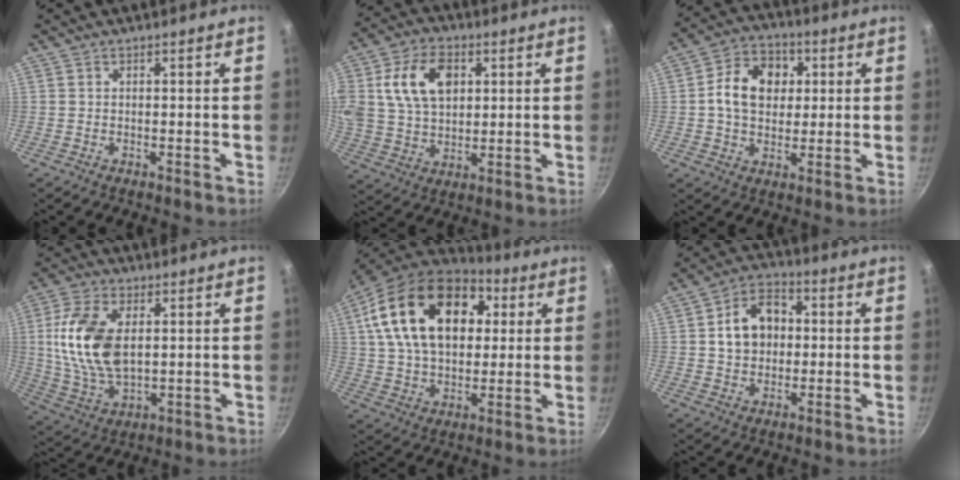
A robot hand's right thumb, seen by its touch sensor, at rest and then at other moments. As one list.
[{"total": 14.7, "force": [4.0, 10.1, 9.9], "torque": [-0.166, 0.005, 0.073]}, {"total": 12.1, "force": [1.9, 9.4, 7.4], "torque": [-0.096, 0.013, 0.019]}, {"total": 15.8, "force": [2.6, 9.1, 12.6], "torque": [-0.236, -0.007, 0.057]}, {"total": 25.0, "force": [7.4, 16.1, 17.7], "torque": [-0.284, 0.001, 0.120]}, {"total": 11.0, "force": [1.2, 8.4, 6.9], "torque": [-0.086, 0.021, 0.011]}]